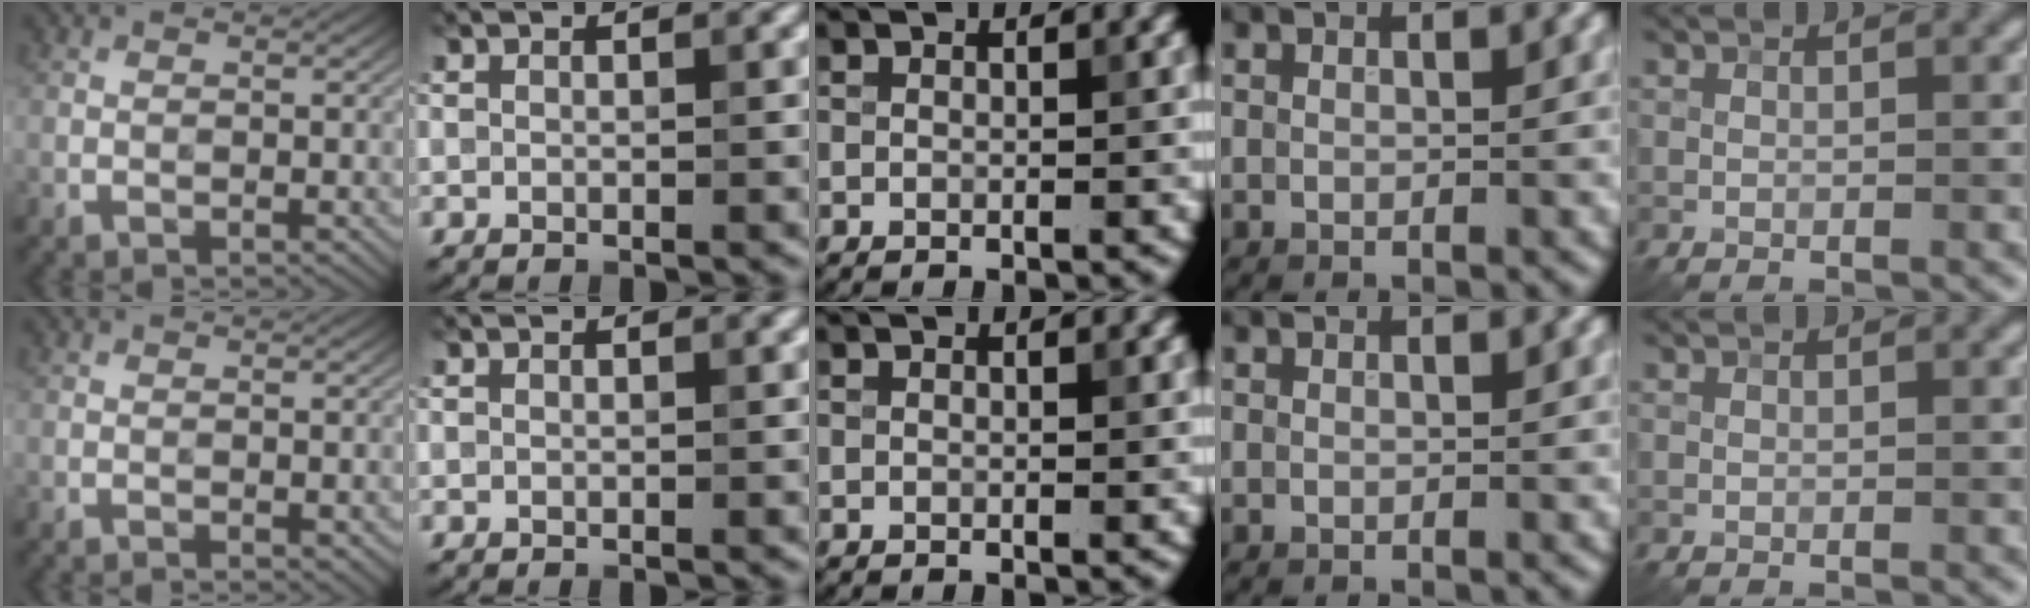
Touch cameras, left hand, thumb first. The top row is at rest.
{"thumb": {"total": 1.3, "force": [-0.6, 0.3, 1.1], "torque": [-0.017, -0.001, -0.007]}}